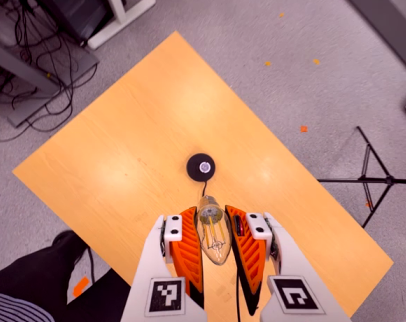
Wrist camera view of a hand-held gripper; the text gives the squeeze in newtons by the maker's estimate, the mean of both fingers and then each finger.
{"total": 22.8, "left": 24.5, "right": 21.0}